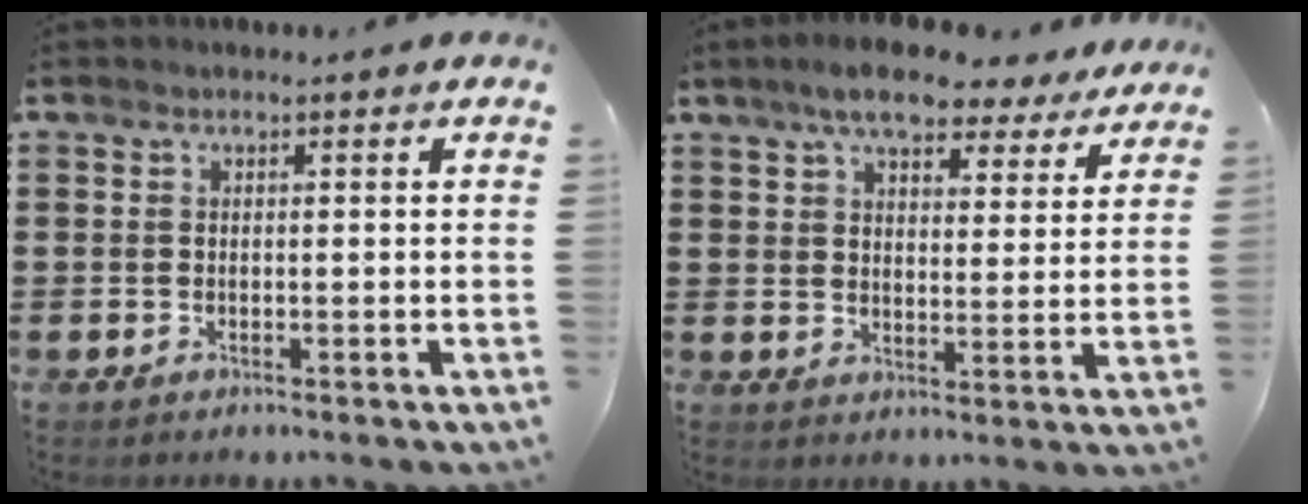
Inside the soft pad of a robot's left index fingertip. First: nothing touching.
{"total": 7.6, "force": [6.6, 1.8, 3.2], "torque": [-0.079, -0.015, 0.121]}